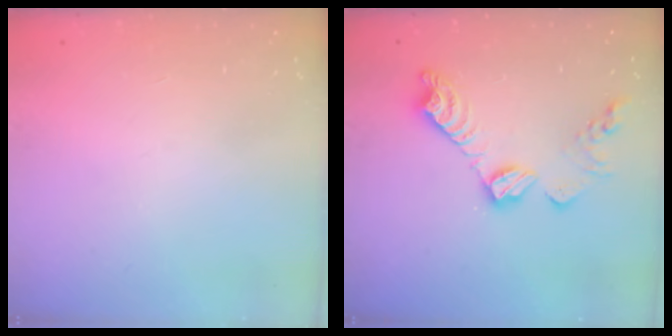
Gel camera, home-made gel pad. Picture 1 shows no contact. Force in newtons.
{"total": 13.8, "press": 13.8, "slide": 0.9}